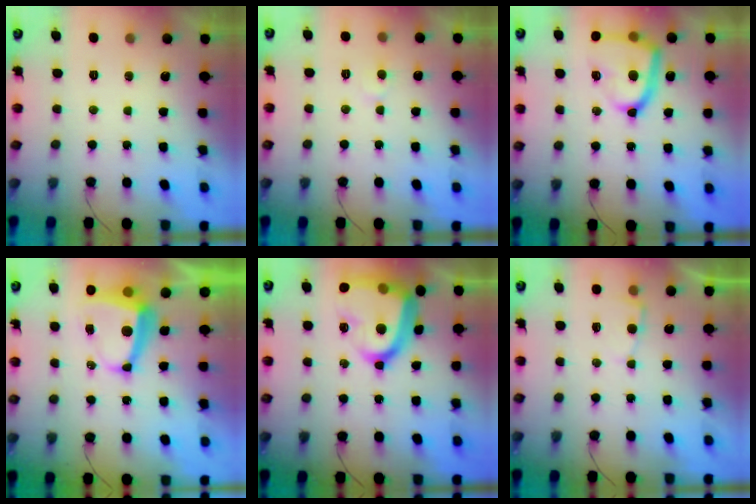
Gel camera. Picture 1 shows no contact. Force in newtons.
{"total": 3.8, "press": 3.8, "slide": 0.3}
{"total": 16.9, "press": 16.8, "slide": 1.7}
{"total": 6.8, "press": 6.7, "slide": 1.2}
{"total": 20.2, "press": 20.1, "slide": 1.9}
{"total": 2.6, "press": 2.6, "slide": 0.3}